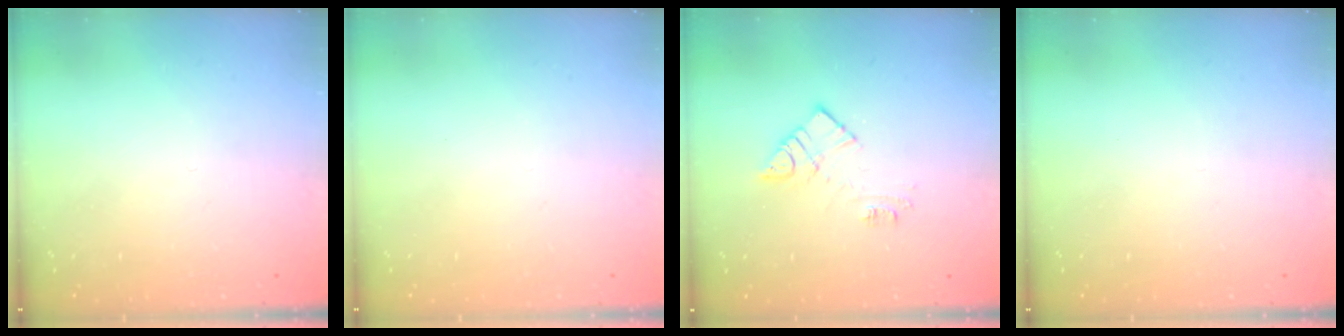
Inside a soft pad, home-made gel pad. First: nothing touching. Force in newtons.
{"total": 1.7, "press": 1.6, "slide": 0.1}
{"total": 10.1, "press": 10.1, "slide": 0.6}
{"total": 0.0}